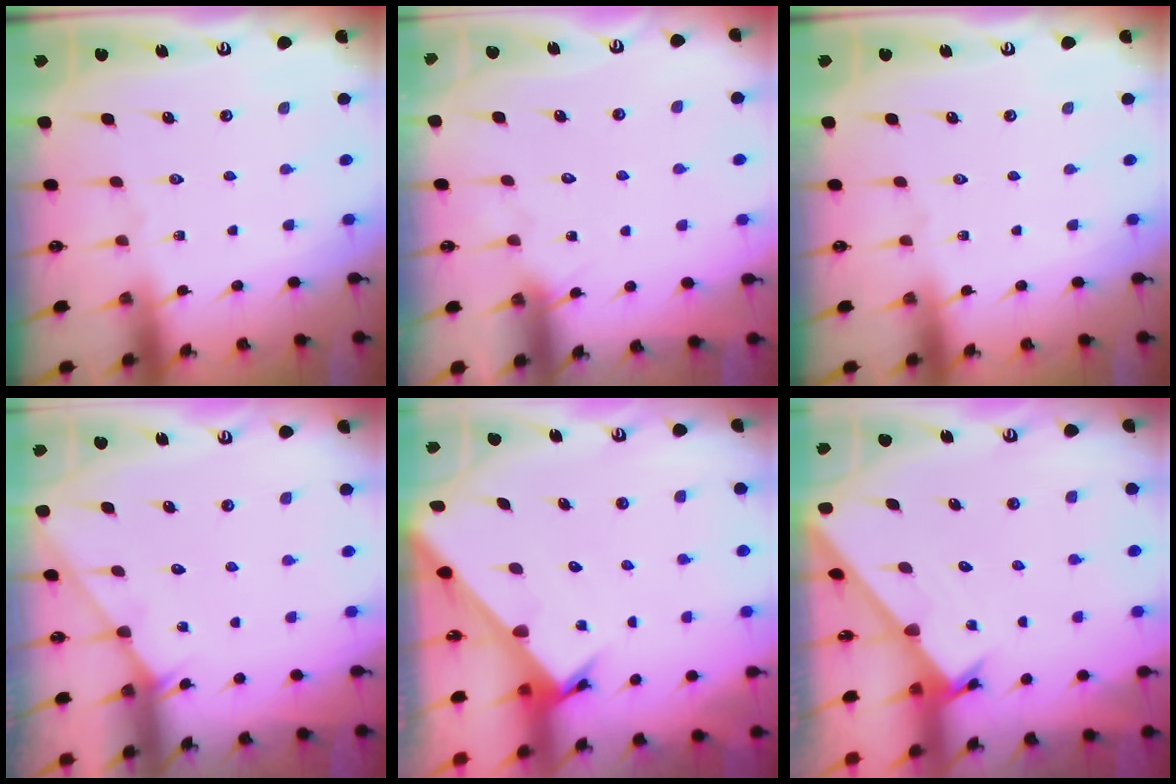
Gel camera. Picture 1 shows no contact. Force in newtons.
{"total": 4.0, "press": 4.0, "slide": 0.4}
{"total": 0.0}
{"total": 2.7, "press": 2.7, "slide": 0.2}
{"total": 2.8, "press": 2.8, "slide": 0.1}
{"total": 1.7, "press": 1.7, "slide": 0.1}